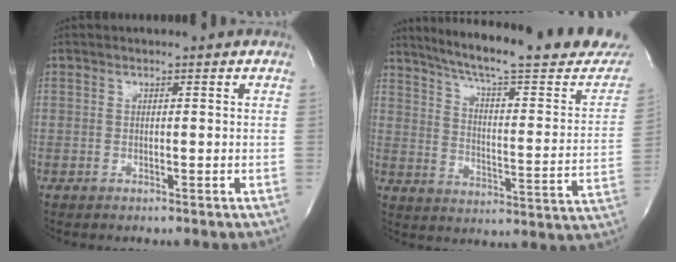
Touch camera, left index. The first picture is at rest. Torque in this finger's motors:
{"motor_torque": [0.11, -0.18, 0.38, 0.11]}